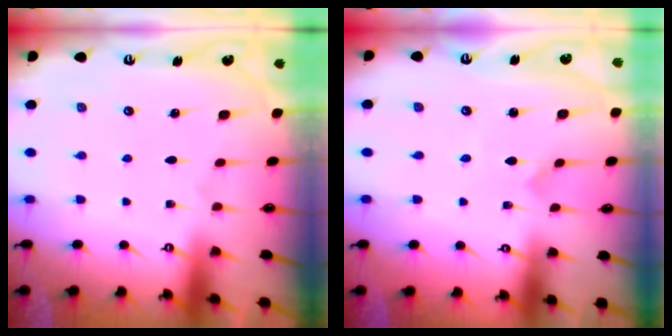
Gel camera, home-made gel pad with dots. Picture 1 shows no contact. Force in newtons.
{"total": 0.6, "press": 0.6, "slide": 0.0}